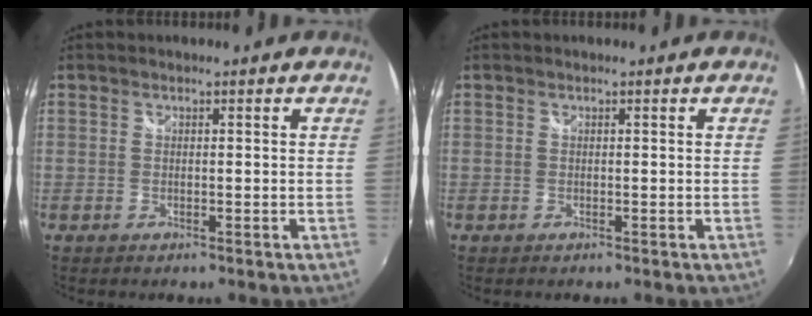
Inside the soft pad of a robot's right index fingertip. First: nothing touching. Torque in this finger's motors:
{"motor_torque": [-0.08, 0.02, -0.02, 0.01]}